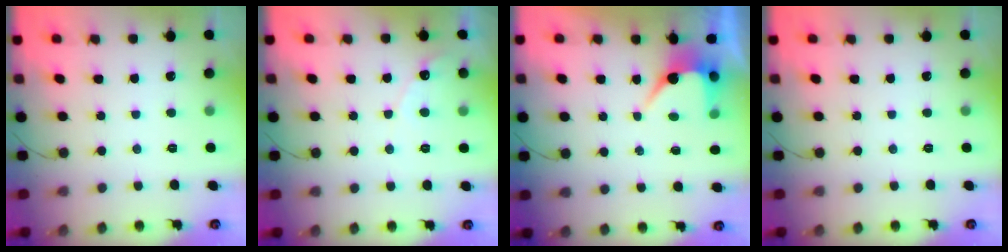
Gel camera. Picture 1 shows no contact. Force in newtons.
{"total": 4.1, "press": 4.1, "slide": 0.3}
{"total": 5.7, "press": 5.7, "slide": 0.1}
{"total": 0.0}